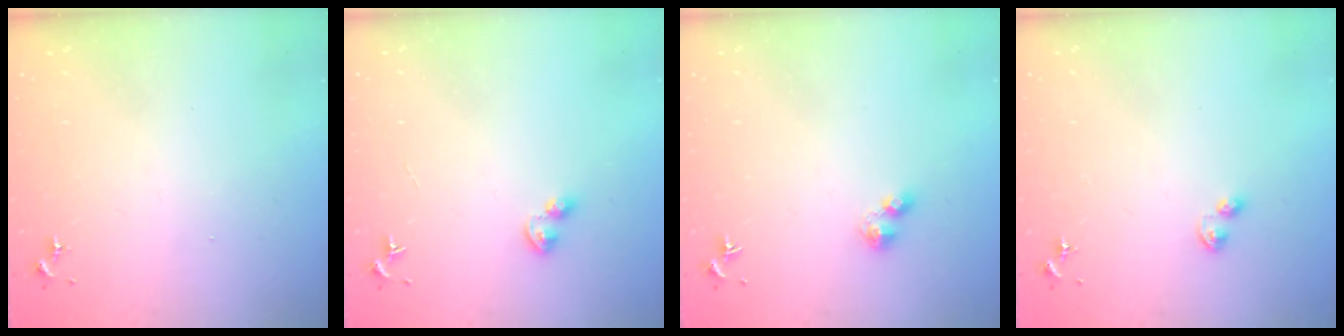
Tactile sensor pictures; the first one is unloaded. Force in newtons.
{"total": 4.0, "press": 4.0, "slide": 0.6}
{"total": 2.9, "press": 2.9, "slide": 0.7}
{"total": 3.1, "press": 3.1, "slide": 0.5}